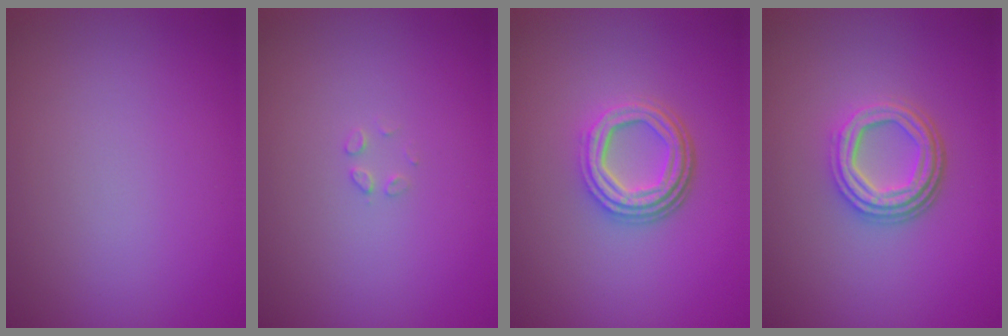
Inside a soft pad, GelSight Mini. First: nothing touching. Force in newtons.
{"total": 0.8, "press": 0.8, "slide": 0.0}
{"total": 4.6, "press": 3.3, "slide": 3.1}
{"total": 4.4, "press": 3.2, "slide": 3.0}